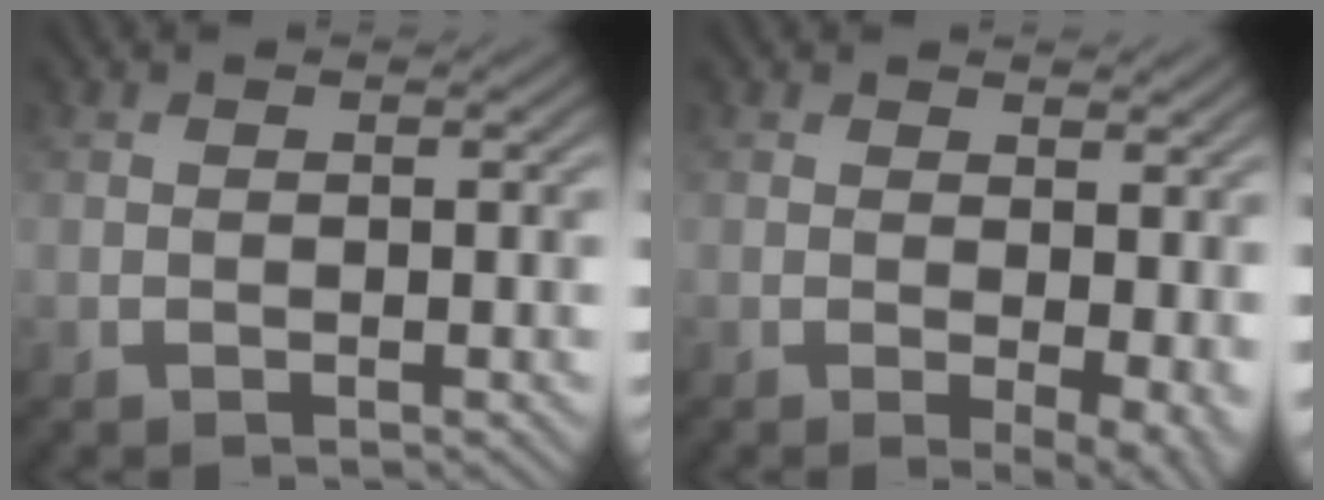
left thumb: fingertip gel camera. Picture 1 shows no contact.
{"total": 4.6, "force": [0.5, 2.1, 4.1], "torque": [-0.057, -0.008, 0.013]}